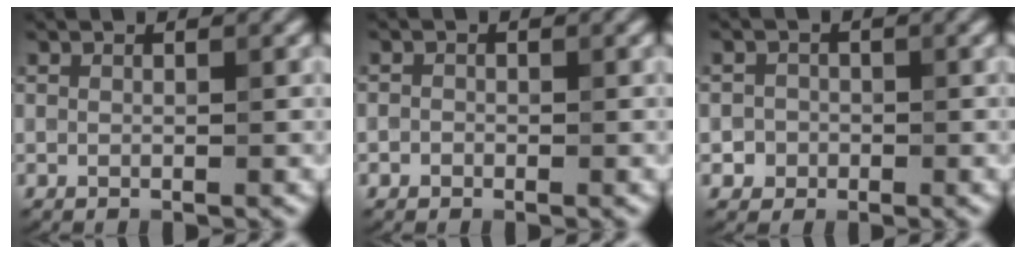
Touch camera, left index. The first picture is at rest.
{"total": 0.7, "force": [-0.3, 0.6, 0.0], "torque": [0.003, -0.003, -0.007]}
{"total": 1.7, "force": [-0.5, 1.6, 0.1], "torque": [0.022, 0.001, -0.013]}